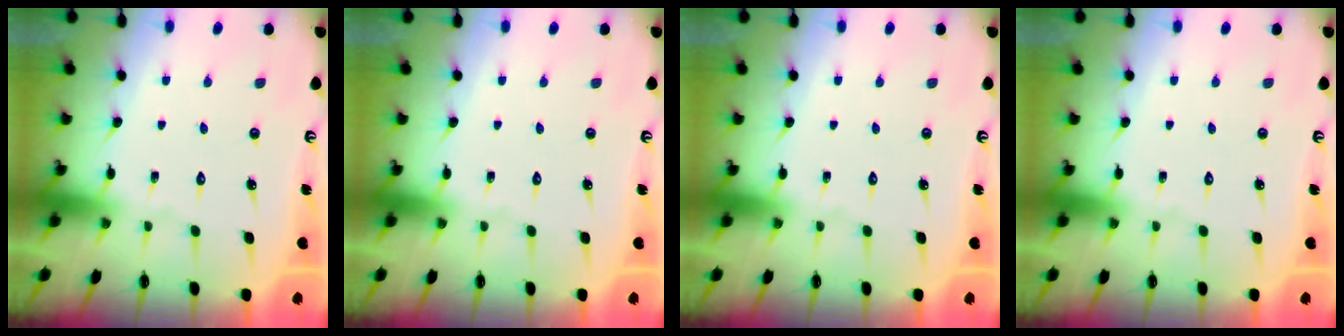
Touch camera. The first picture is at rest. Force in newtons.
{"total": 0.0}
{"total": 0.0}
{"total": 0.0}